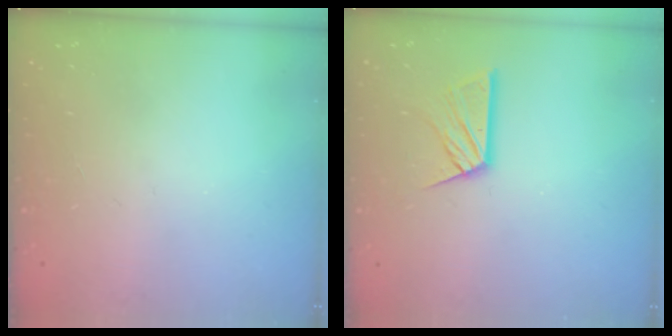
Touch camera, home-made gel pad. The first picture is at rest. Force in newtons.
{"total": 10.1, "press": 10.0, "slide": 1.0}